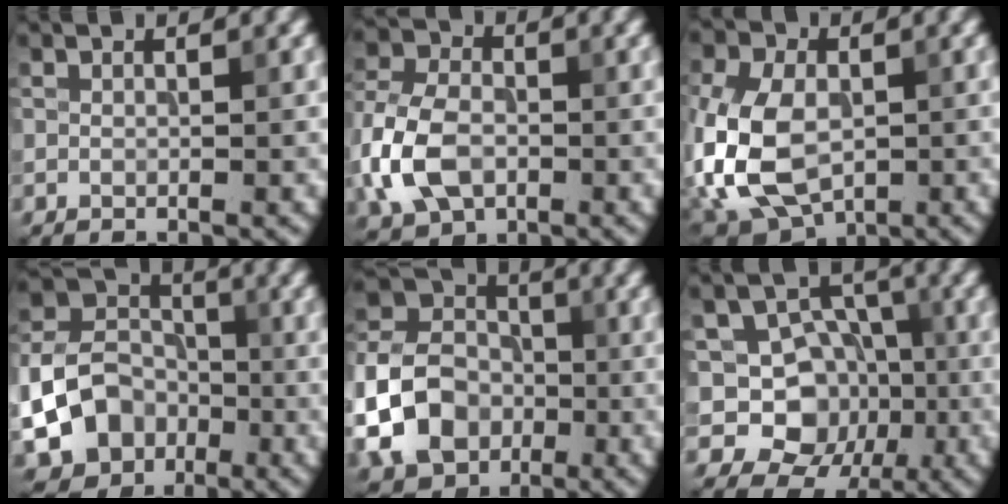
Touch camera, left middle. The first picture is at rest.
{"total": 8.2, "force": [-2.1, 5.6, 5.5], "torque": [-0.136, 0.001, -0.054]}
{"total": 9.8, "force": [-1.7, 6.7, 6.9], "torque": [-0.165, -0.012, -0.042]}
{"total": 10.6, "force": [-3.3, 8.8, 4.9], "torque": [-0.096, -0.023, -0.077]}
{"total": 9.0, "force": [-2.7, 7.1, 4.9], "torque": [-0.109, 0.002, -0.065]}
{"total": 8.1, "force": [-1.1, 7.0, 4.0], "torque": [-0.041, -0.007, -0.046]}